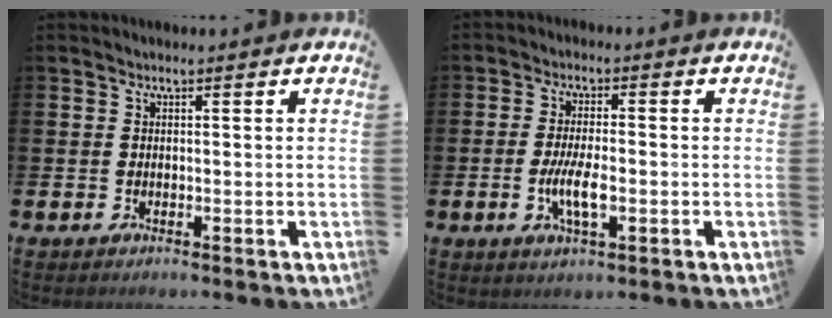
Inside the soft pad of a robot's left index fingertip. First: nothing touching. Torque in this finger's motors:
{"motor_torque": [0.29, 0.13, 0.22, 0.21]}